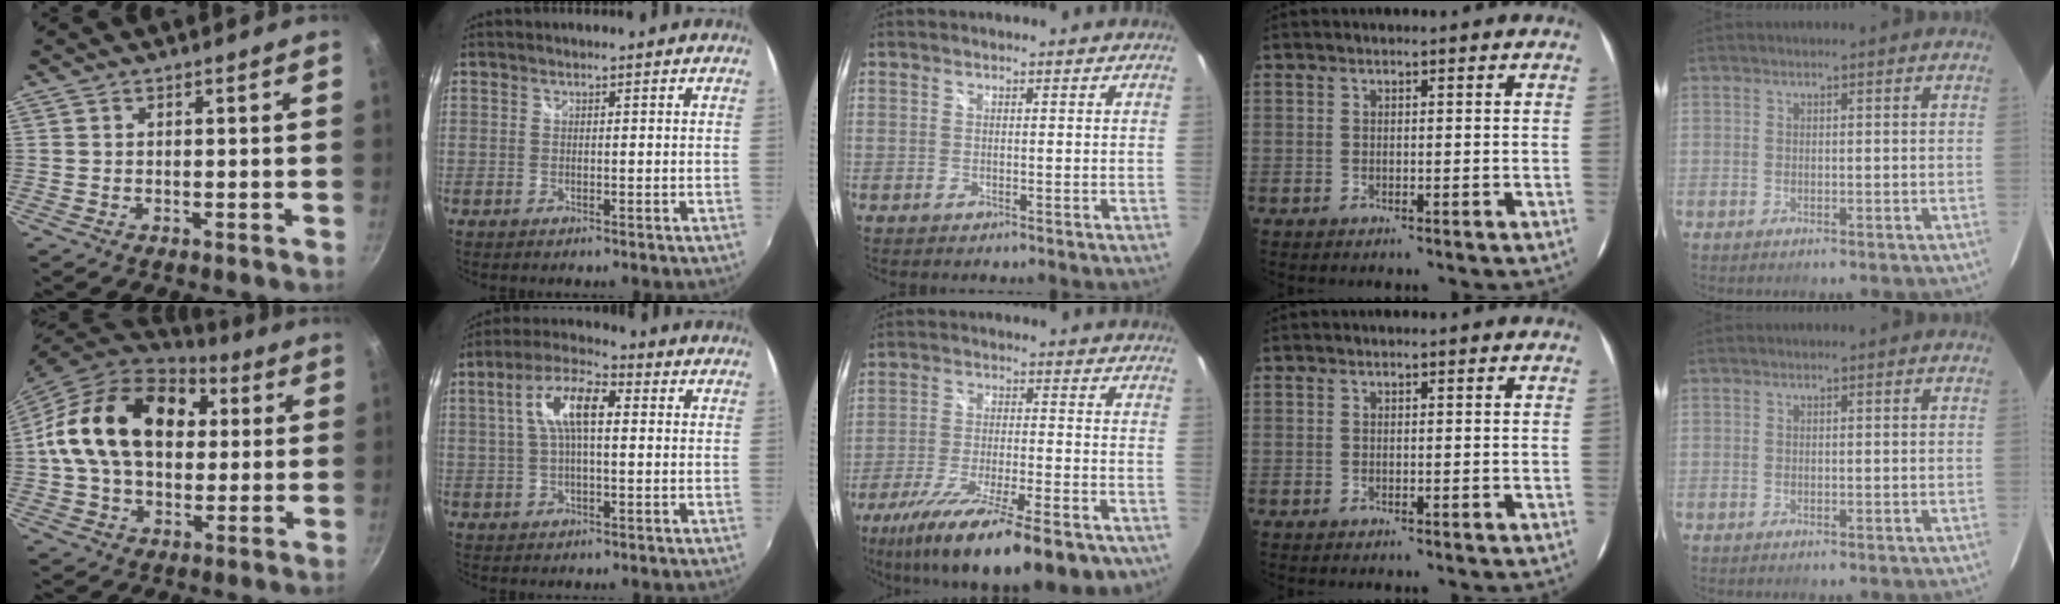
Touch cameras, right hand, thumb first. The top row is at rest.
{"thumb": {"total": 23.3, "force": [4.4, 16.1, 16.2], "torque": [-0.266, 0.026, 0.065]}, "index": {"total": 9.4, "force": [1.6, 3.6, 8.6], "torque": [-0.166, 0.023, 0.026]}, "middle": {"total": 21.9, "force": [-14.8, 5.3, 15.2], "torque": [-0.267, -0.058, -0.232]}}